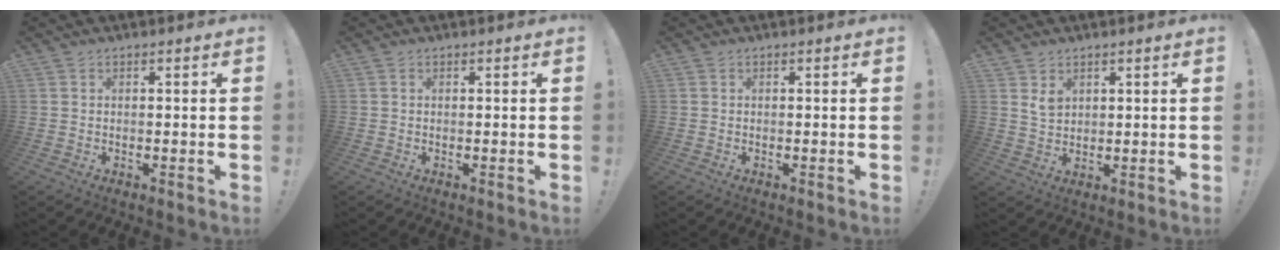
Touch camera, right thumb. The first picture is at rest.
{"total": 0.0}
{"total": 0.0}
{"total": 4.8, "force": [3.0, 3.4, 1.6], "torque": [-0.019, -0.017, 0.057]}